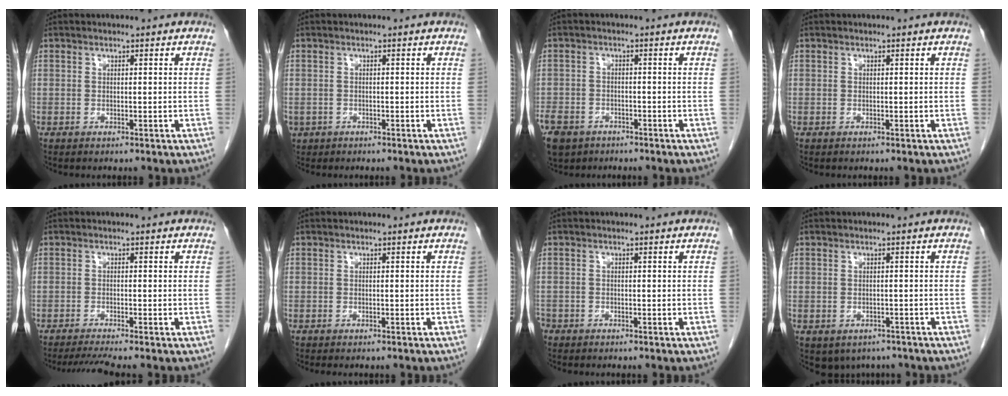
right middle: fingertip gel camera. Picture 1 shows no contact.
{"total": 2.1, "force": [-1.2, 1.7, 0.2], "torque": [-0.008, 0.002, -0.019]}
{"total": 11.2, "force": [-6.9, 7.8, 4.1], "torque": [-0.125, -0.009, -0.107]}
{"total": 0.0}
{"total": 3.3, "force": [-2.8, -0.8, 1.5], "torque": [-0.029, -0.012, -0.052]}
{"total": 1.5, "force": [-1.3, 0.5, 0.6], "torque": [-0.011, -0.003, -0.014]}
{"total": 2.1, "force": [-1.6, 1.3, 0.3], "torque": [-0.013, 0.001, -0.032]}
{"total": 4.6, "force": [-3.4, 3.0, 0.9], "torque": [-0.003, 0.009, -0.041]}